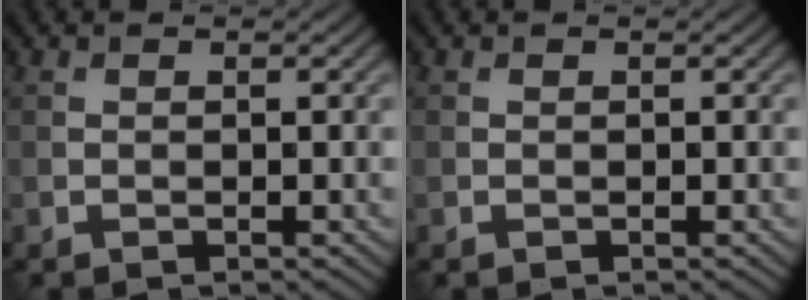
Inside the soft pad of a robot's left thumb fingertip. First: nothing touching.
{"total": 0.0}